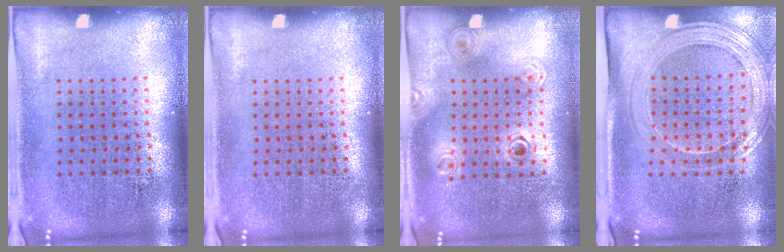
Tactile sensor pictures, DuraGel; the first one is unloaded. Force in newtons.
{"total": 0.0}
{"total": 1.2, "press": 1.1, "slide": 0.5}
{"total": 1.7, "press": 1.6, "slide": 0.6}